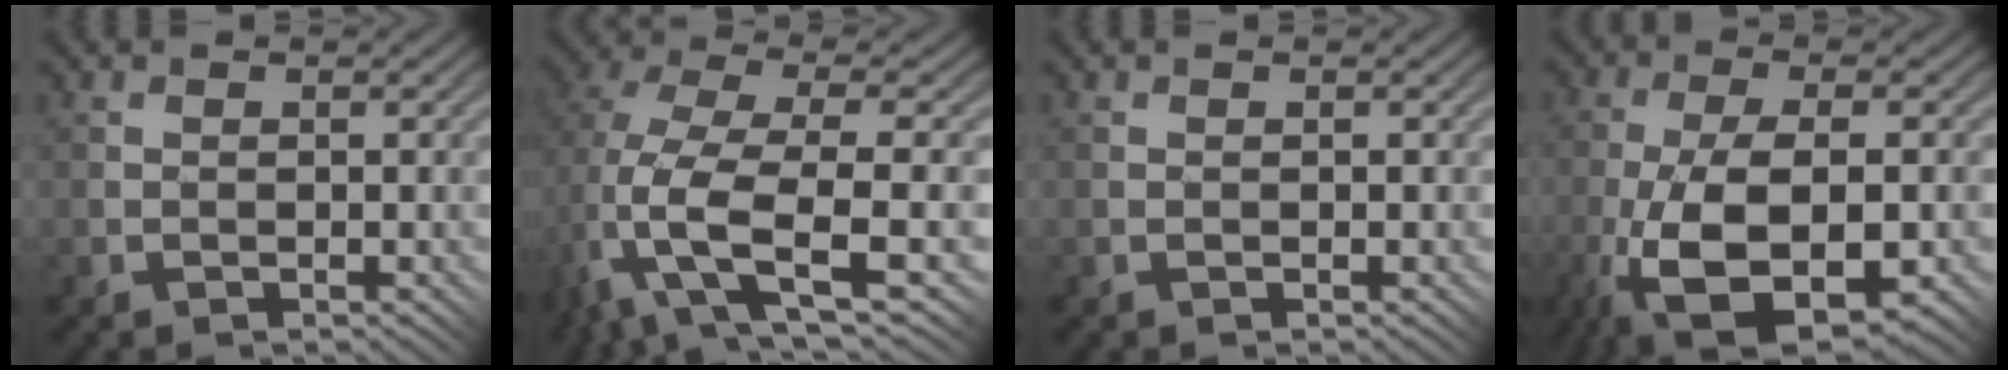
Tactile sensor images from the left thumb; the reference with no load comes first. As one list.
[{"total": 9.3, "force": [-2.2, 3.4, 8.4], "torque": [-0.189, 0.006, -0.049]}, {"total": 0.0}, {"total": 13.7, "force": [-6.0, 6.1, 10.7], "torque": [-0.229, -0.026, -0.095]}]